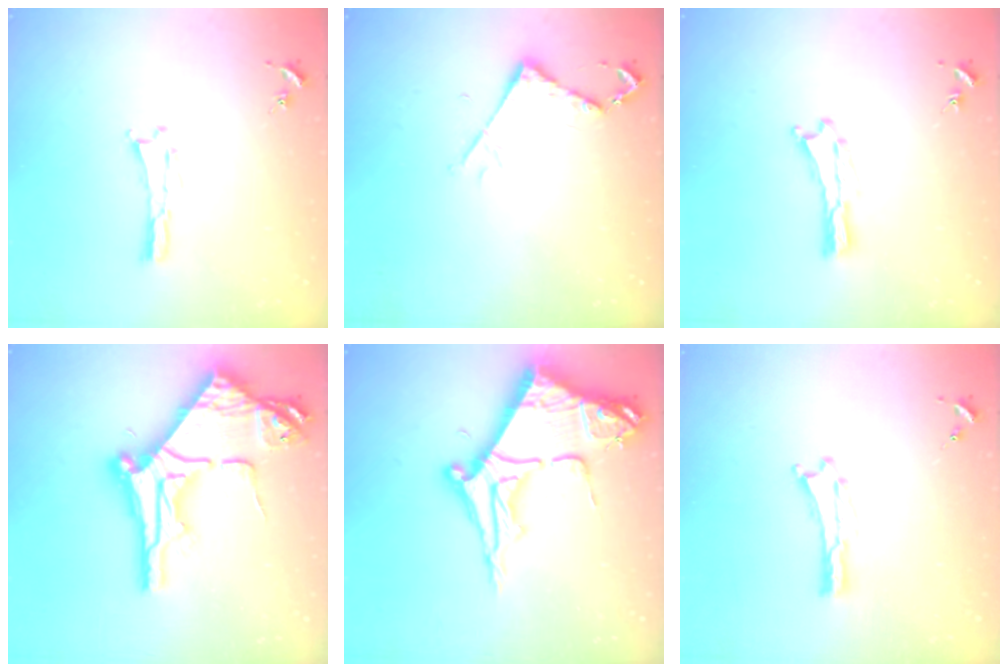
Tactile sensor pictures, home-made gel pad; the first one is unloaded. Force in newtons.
{"total": 4.4, "press": 4.4, "slide": 0.5}
{"total": 0.0}
{"total": 13.6, "press": 13.5, "slide": 1.1}
{"total": 11.3, "press": 11.2, "slide": 1.2}
{"total": 0.0}